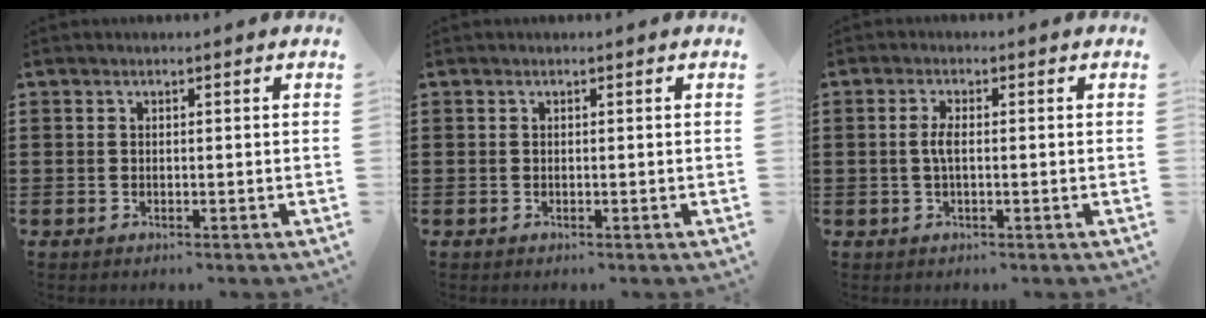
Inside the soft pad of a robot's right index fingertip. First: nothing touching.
{"total": 0.0}
{"total": 2.5, "force": [-0.2, 0.7, 2.4], "torque": [-0.060, -0.005, -0.010]}